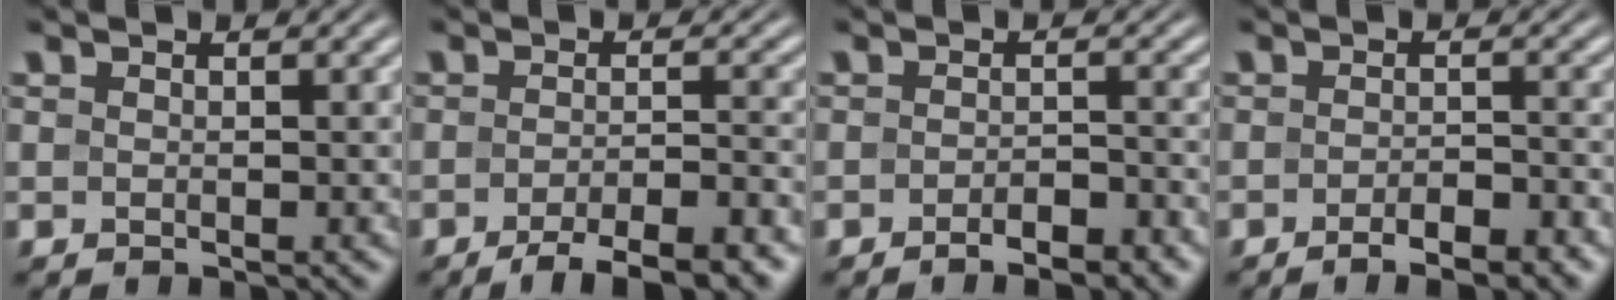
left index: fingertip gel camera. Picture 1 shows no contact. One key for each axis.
{"total": 6.3, "fx": -4.2, "fy": 1.5, "fz": 4.4, "tx": -0.061, "ty": 0.002, "tz": -0.068}
{"total": 3.0, "fx": -2.1, "fy": 0.8, "fz": 2.0, "tx": -0.029, "ty": 0.003, "tz": -0.032}
{"total": 3.8, "fx": -2.5, "fy": 1.1, "fz": 2.8, "tx": -0.041, "ty": 0.001, "tz": -0.036}